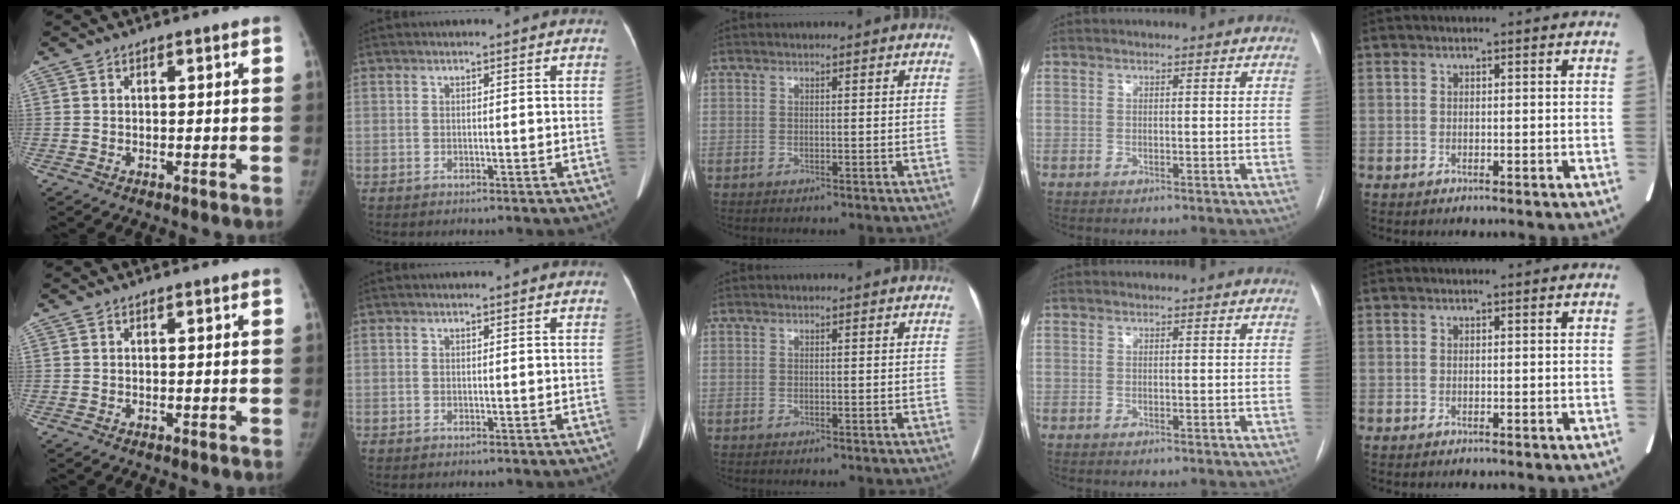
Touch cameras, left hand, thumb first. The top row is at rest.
{}